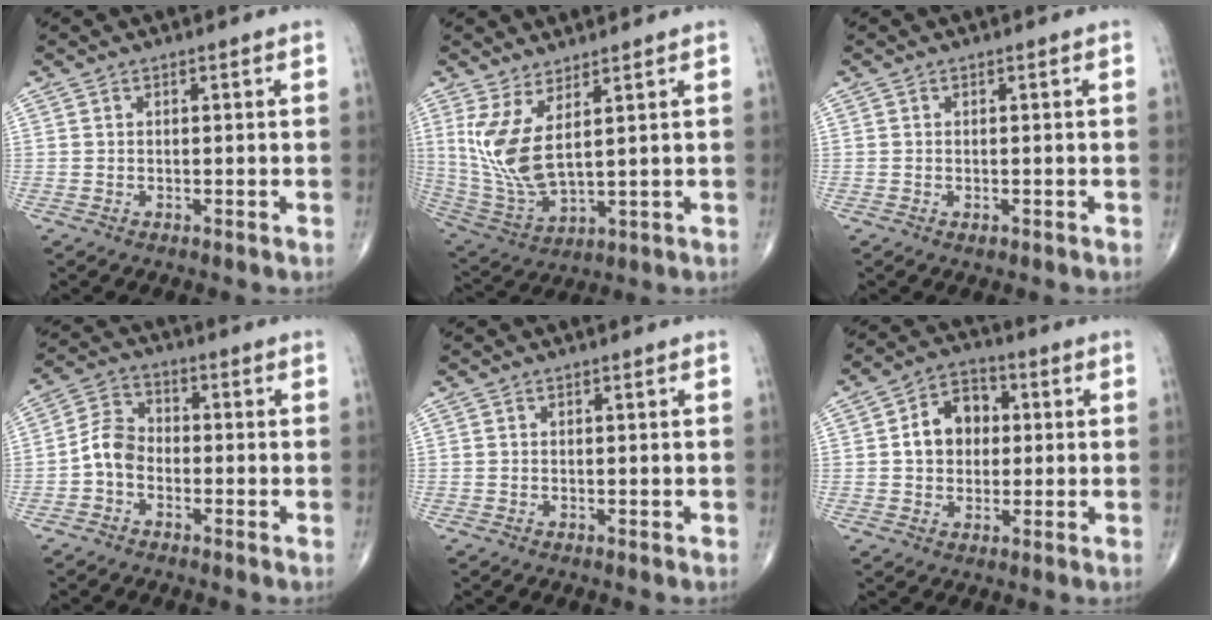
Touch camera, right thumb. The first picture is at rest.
{"total": 10.9, "force": [3.6, 3.8, 9.6], "torque": [-0.216, -0.035, 0.089]}
{"total": 0.6, "force": [-0.3, 0.4, 0.4], "torque": [-0.008, -0.001, -0.002]}
{"total": 5.8, "force": [-2.0, 4.1, 3.5], "torque": [-0.056, 0.023, -0.052]}
{"total": 0.0}
{"total": 9.1, "force": [0.9, 7.0, 5.7], "torque": [-0.066, 0.019, 0.007]}